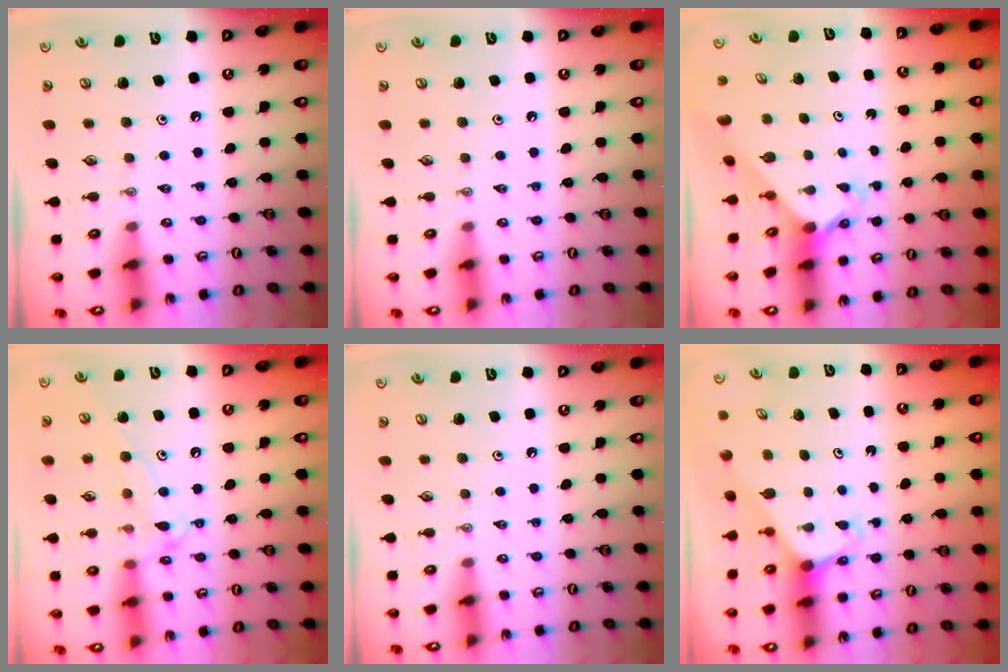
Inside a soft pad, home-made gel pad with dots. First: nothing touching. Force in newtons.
{"total": 0.0}
{"total": 2.4, "press": 2.4, "slide": 0.2}
{"total": 12.8, "press": 12.8, "slide": 0.8}
{"total": 0.0}
{"total": 2.0, "press": 2.0, "slide": 0.2}